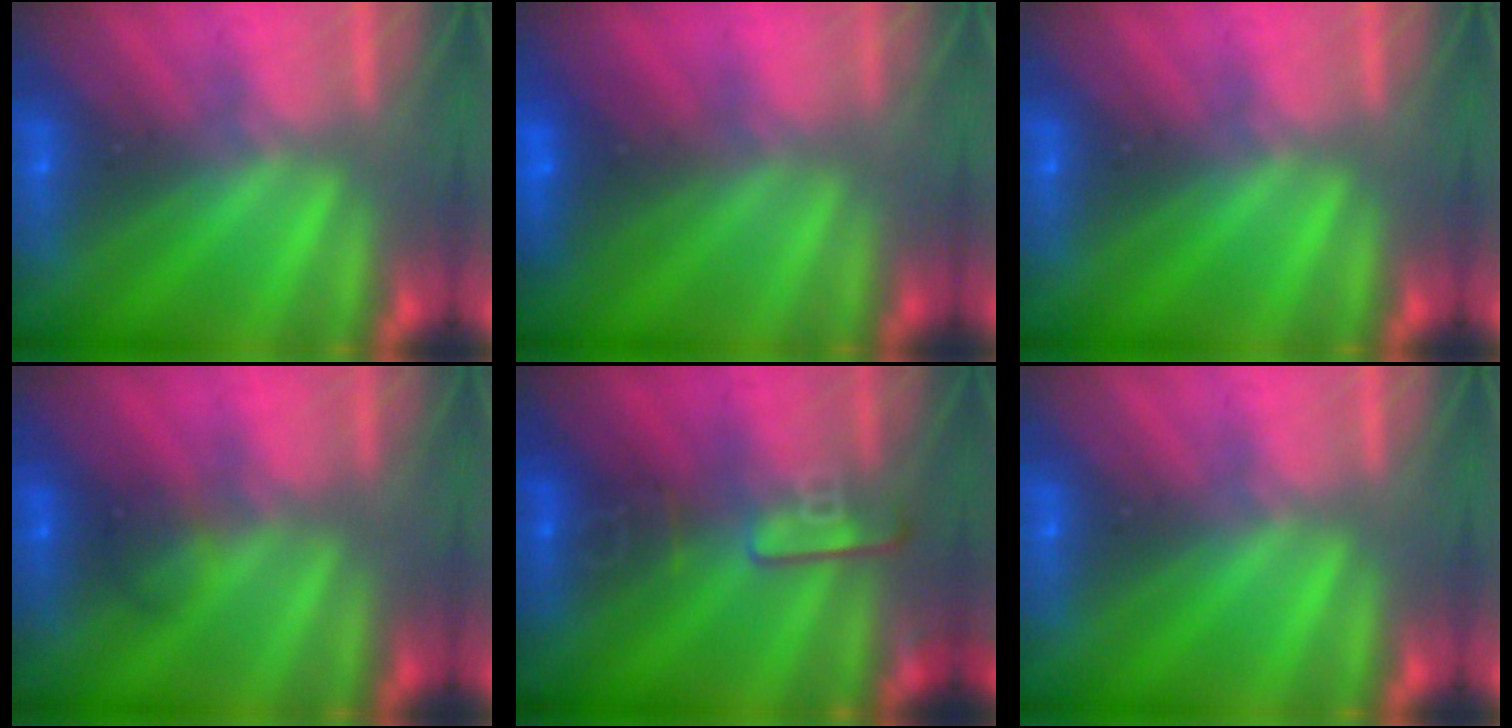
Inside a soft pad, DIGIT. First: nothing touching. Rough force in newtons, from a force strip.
{"total": 8.0}
{"total": 0.0}
{"total": 2.2}
{"total": 2.4}
{"total": 0.0}